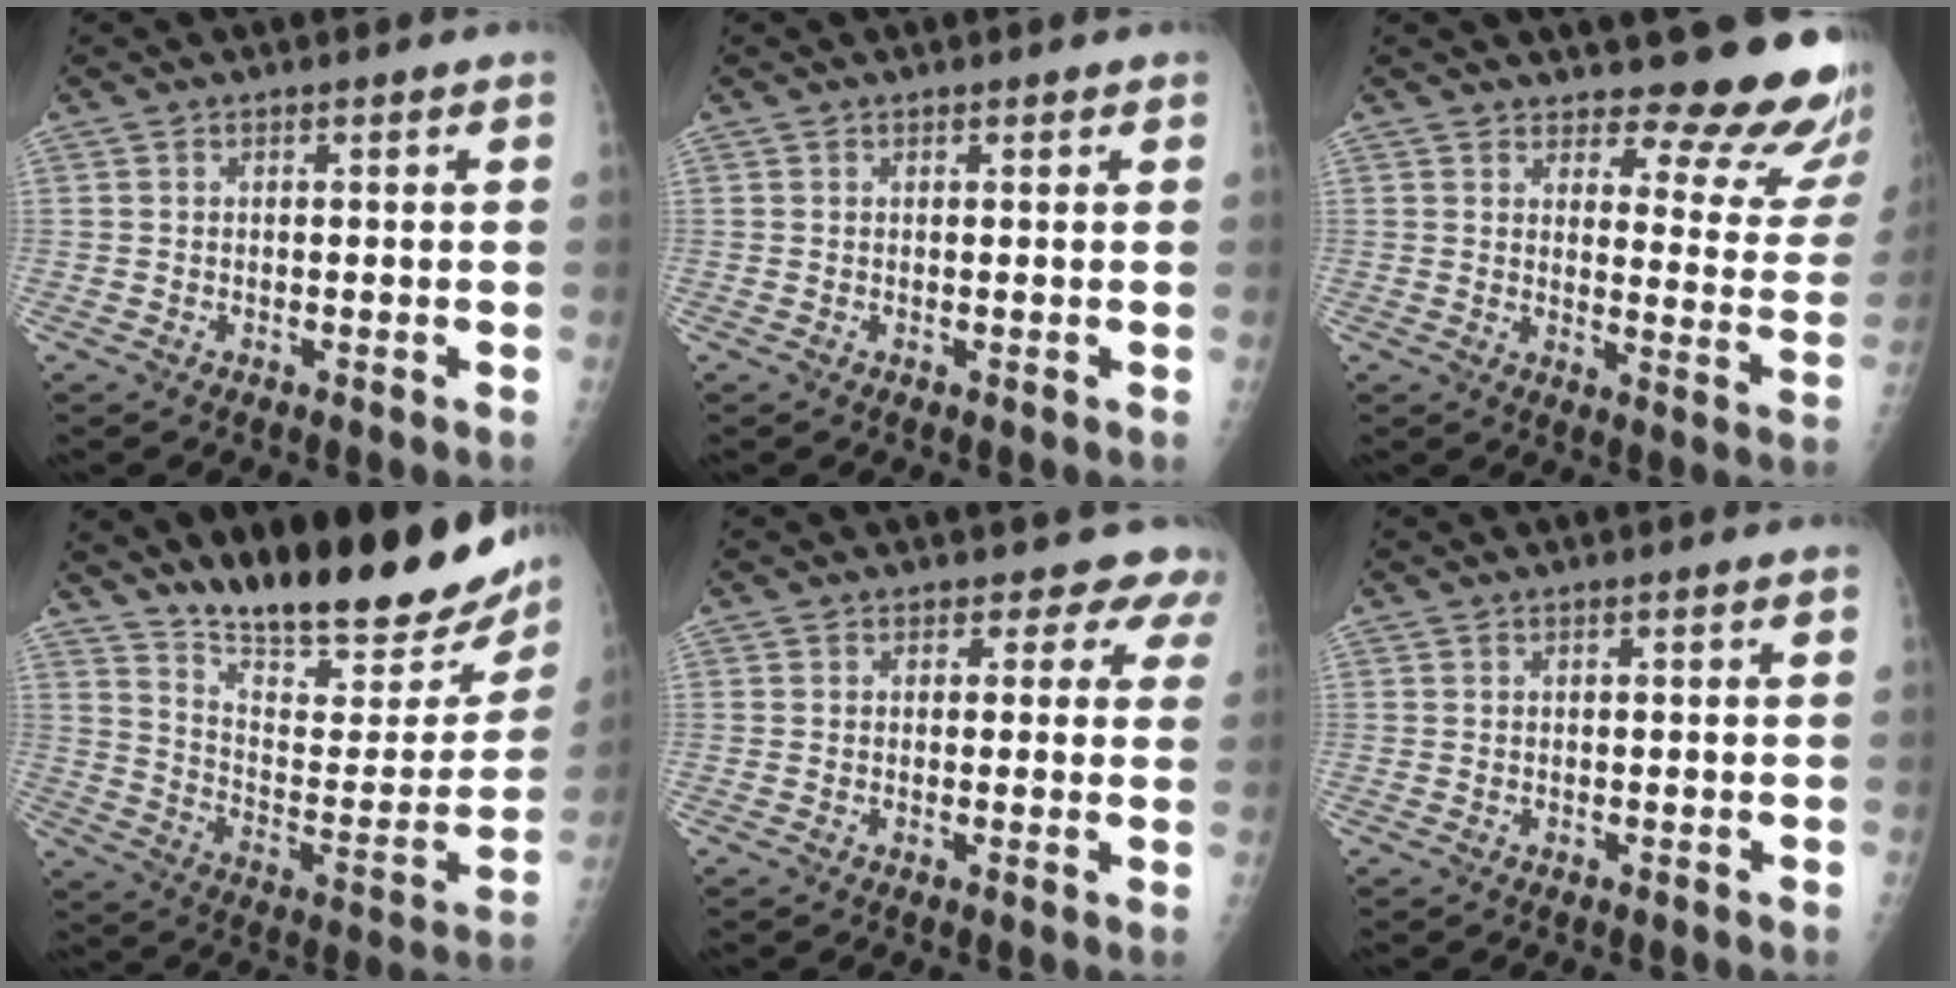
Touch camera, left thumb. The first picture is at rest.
{"total": 0.6, "force": [0.5, 0.3, 0.0], "torque": [-0.002, -0.004, 0.006]}
{"total": 17.1, "force": [15.6, 4.4, 5.4], "torque": [-0.017, -0.152, 0.172]}
{"total": 27.3, "force": [21.3, 7.3, 15.5], "torque": [-0.201, -0.117, 0.312]}
{"total": 4.5, "force": [3.6, 2.6, -0.3], "torque": [0.040, -0.017, 0.013]}
{"total": 0.0}